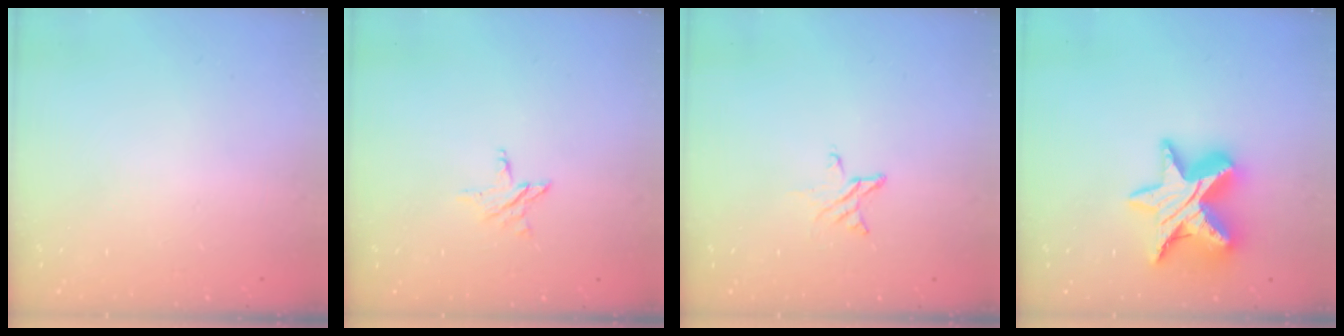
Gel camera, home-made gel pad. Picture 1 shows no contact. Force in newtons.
{"total": 5.1, "press": 5.1, "slide": 0.5}
{"total": 4.1, "press": 4.1, "slide": 0.4}
{"total": 15.9, "press": 15.9, "slide": 1.1}